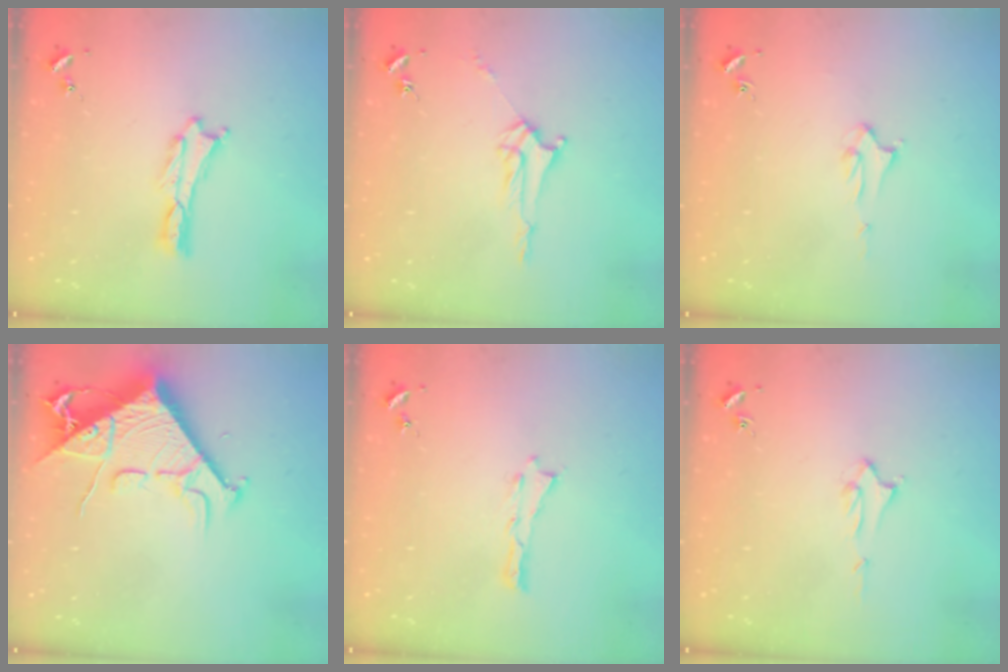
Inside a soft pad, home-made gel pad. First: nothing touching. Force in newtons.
{"total": 3.0, "press": 3.0, "slide": 0.3}
{"total": 1.9, "press": 1.9, "slide": 0.1}
{"total": 12.9, "press": 12.8, "slide": 1.4}
{"total": 0.0}
{"total": 1.4, "press": 1.4, "slide": 0.2}